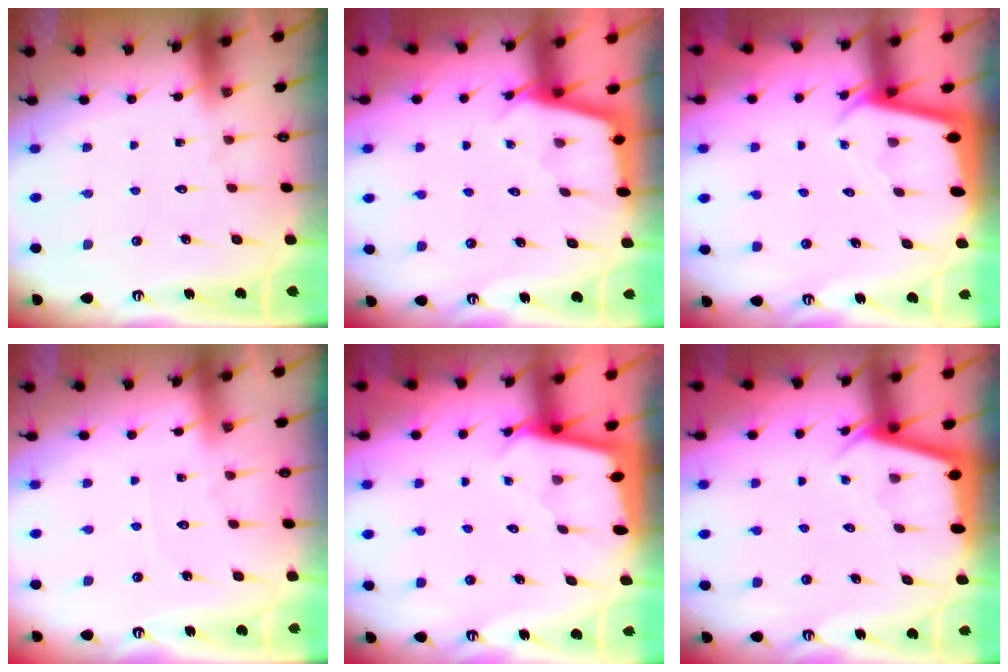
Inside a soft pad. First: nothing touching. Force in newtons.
{"total": 2.9, "press": 2.9, "slide": 0.3}
{"total": 2.0, "press": 2.0, "slide": 0.1}
{"total": 2.7, "press": 2.7, "slide": 0.3}
{"total": 2.4, "press": 2.4, "slide": 0.1}
{"total": 2.9, "press": 2.9, "slide": 0.3}